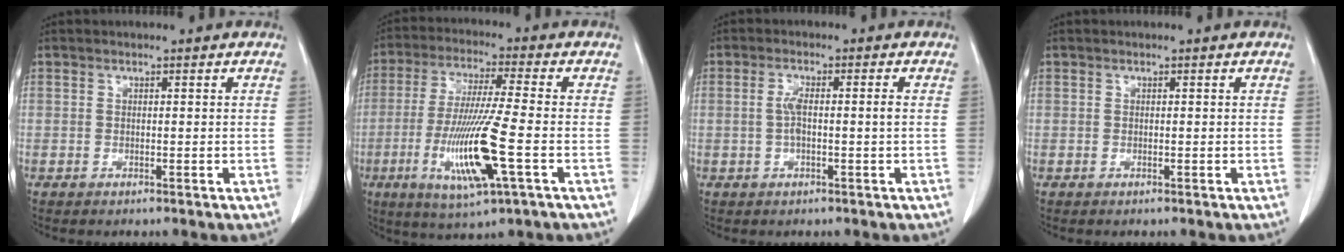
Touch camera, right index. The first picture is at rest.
{"total": 13.7, "force": [-4.0, 0.3, 13.1], "torque": [-0.265, -0.023, -0.075]}
{"total": 3.4, "force": [-0.2, 0.3, 3.4], "torque": [-0.071, 0.005, -0.004]}
{"total": 0.0}